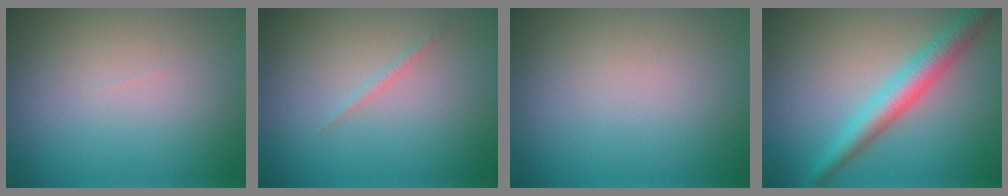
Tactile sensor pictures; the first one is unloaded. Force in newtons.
{"total": 0.6, "press": 0.6, "slide": 0.0}
{"total": 0.0}
{"total": 4.3, "press": 4.3, "slide": 0.1}